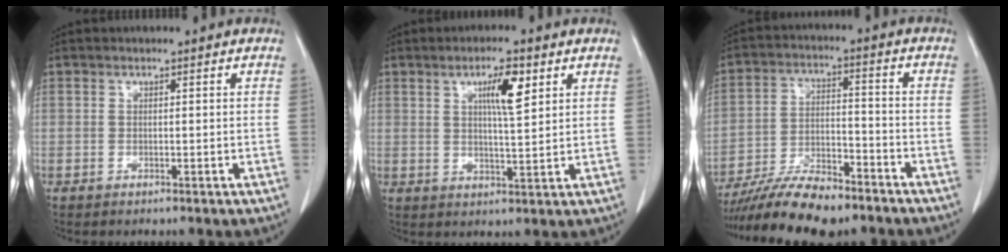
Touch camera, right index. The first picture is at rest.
{"total": 6.0, "force": [2.7, 0.9, 5.3], "torque": [-0.090, 0.000, 0.045]}
{"total": 12.9, "force": [-11.0, 2.8, 6.2], "torque": [-0.104, -0.001, -0.188]}